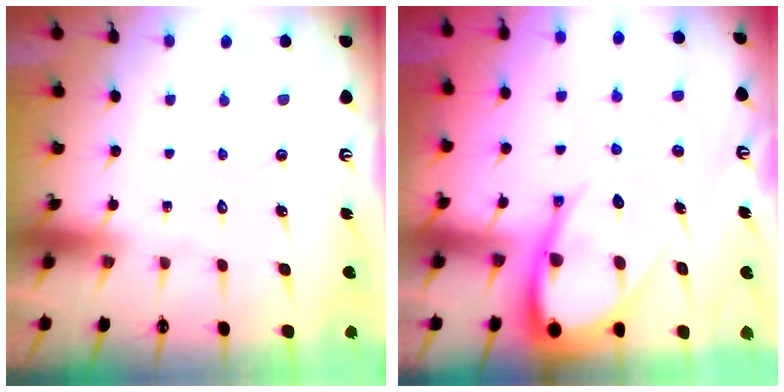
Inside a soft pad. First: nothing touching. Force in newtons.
{"total": 13.2, "press": 13.1, "slide": 1.3}